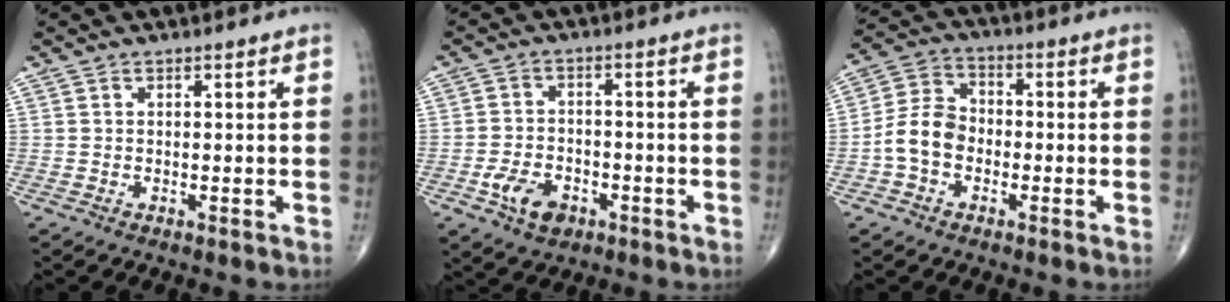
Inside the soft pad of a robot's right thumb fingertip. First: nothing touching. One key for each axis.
{"total": 7.0, "fx": -3.2, "fy": 4.6, "fz": 4.1, "tx": -0.062, "ty": 0.017, "tz": -0.053}
{"total": 8.3, "fx": -2.2, "fy": 6.2, "fz": 5.0, "tx": -0.086, "ty": 0.032, "tz": -0.054}